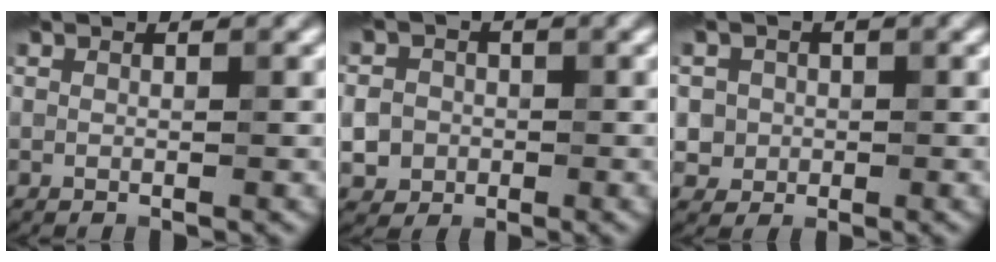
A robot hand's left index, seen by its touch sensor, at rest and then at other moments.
{"total": 5.8, "force": [-1.3, 5.3, 1.7], "torque": [-0.024, 0.000, -0.047]}
{"total": 3.1, "force": [0.2, 3.0, 0.7], "torque": [0.007, 0.012, 0.002]}